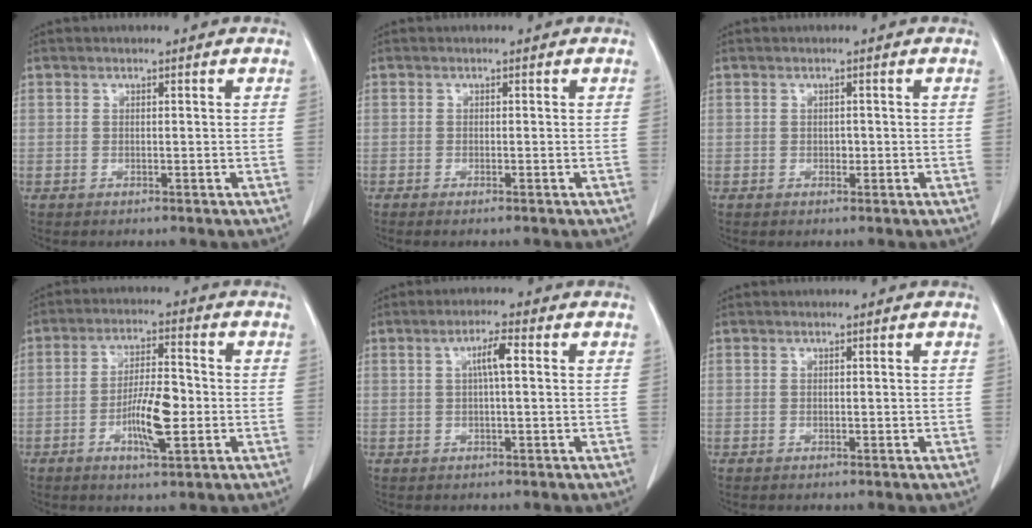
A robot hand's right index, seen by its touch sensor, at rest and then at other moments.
{"total": 0.8, "force": [-0.6, 0.0, 0.6], "torque": [-0.011, 0.000, -0.008]}
{"total": 0.8, "force": [-0.1, 0.6, 0.5], "torque": [-0.006, 0.003, -0.002]}
{"total": 8.4, "force": [-2.1, 2.0, 7.9], "torque": [-0.147, 0.003, -0.038]}
{"total": 3.6, "force": [0.8, 0.4, 3.5], "torque": [-0.062, 0.008, 0.011]}
{"total": 0.0}